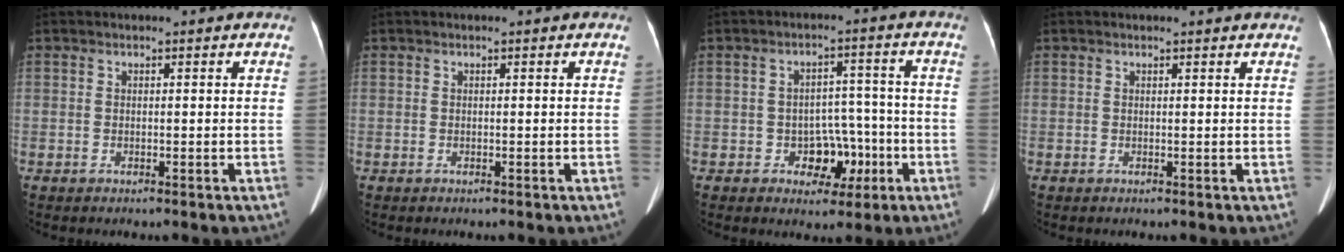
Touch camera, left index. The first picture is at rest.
{"total": 0.0}
{"total": 6.2, "force": [-2.4, 4.4, 3.6], "torque": [-0.048, 0.023, -0.027]}
{"total": 1.3, "force": [1.3, 0.0, 0.1], "torque": [-0.016, -0.004, 0.006]}